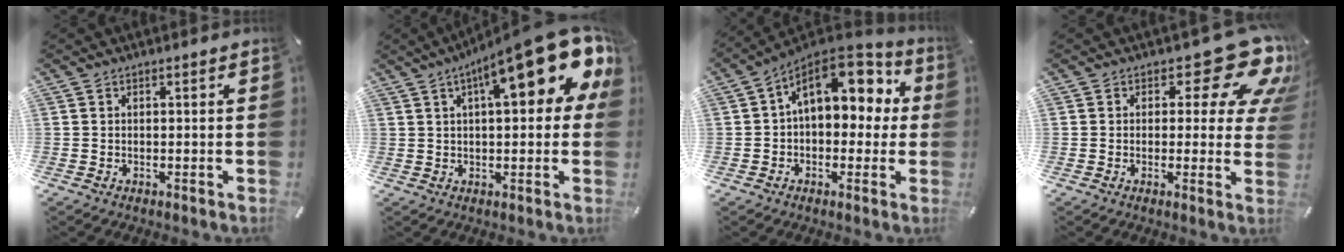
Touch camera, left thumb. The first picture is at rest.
{"total": 20.9, "force": [9.3, 6.4, 17.6], "torque": [-0.252, -0.046, 0.142]}
{"total": 14.1, "force": [5.5, 9.0, 9.4], "torque": [-0.140, -0.025, 0.099]}
{"total": 15.3, "force": [7.9, 6.7, 11.3], "torque": [-0.137, -0.055, 0.130]}